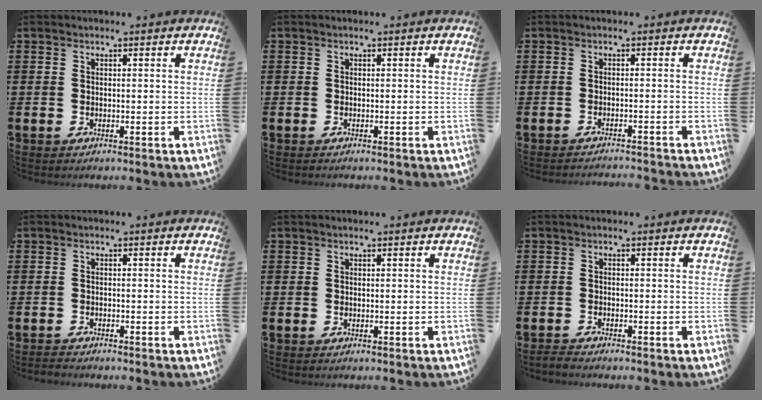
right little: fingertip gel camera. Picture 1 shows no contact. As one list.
[{"total": 0.0}, {"total": 1.1, "force": [-1.1, -0.2, 0.0], "torque": [-0.001, 0.002, -0.022]}, {"total": 0.8, "force": [-0.8, 0.1, 0.0], "torque": [-0.003, -0.001, -0.016]}, {"total": 0.0}, {"total": 0.9, "force": [-0.9, 0.1, 0.1], "torque": [-0.005, 0.001, -0.020]}]